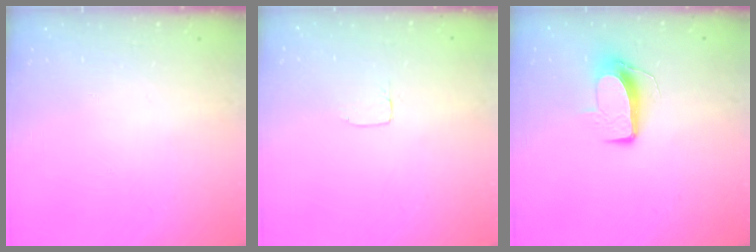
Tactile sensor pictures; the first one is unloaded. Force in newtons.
{"total": 1.2, "press": 1.2, "slide": 0.0}
{"total": 9.9, "press": 9.9, "slide": 0.3}